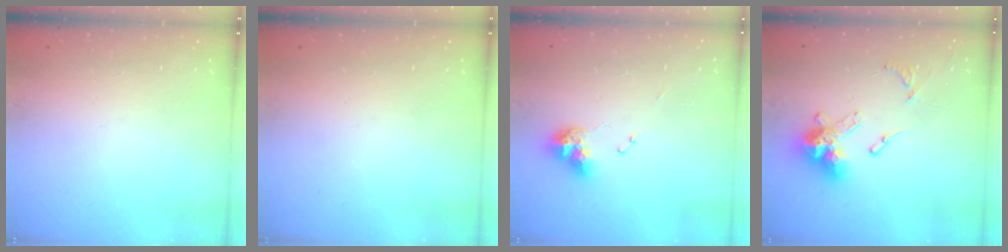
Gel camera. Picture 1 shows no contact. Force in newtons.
{"total": 0.0}
{"total": 9.1, "press": 9.0, "slide": 1.1}
{"total": 14.2, "press": 14.1, "slide": 1.3}